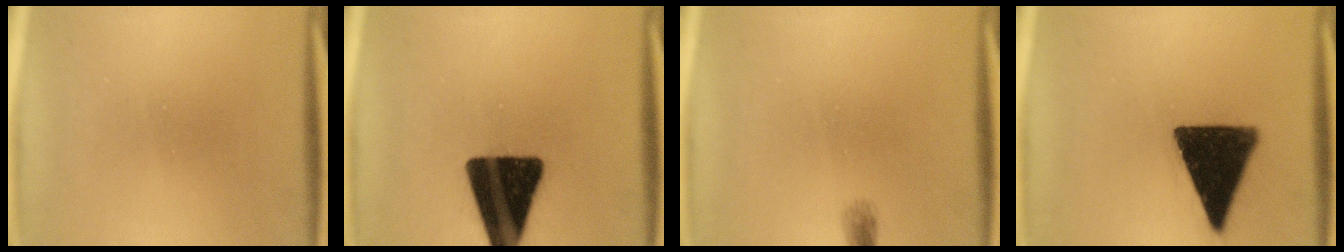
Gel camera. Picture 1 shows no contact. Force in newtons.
{"total": 18.9}
{"total": 0.6}
{"total": 16.6}